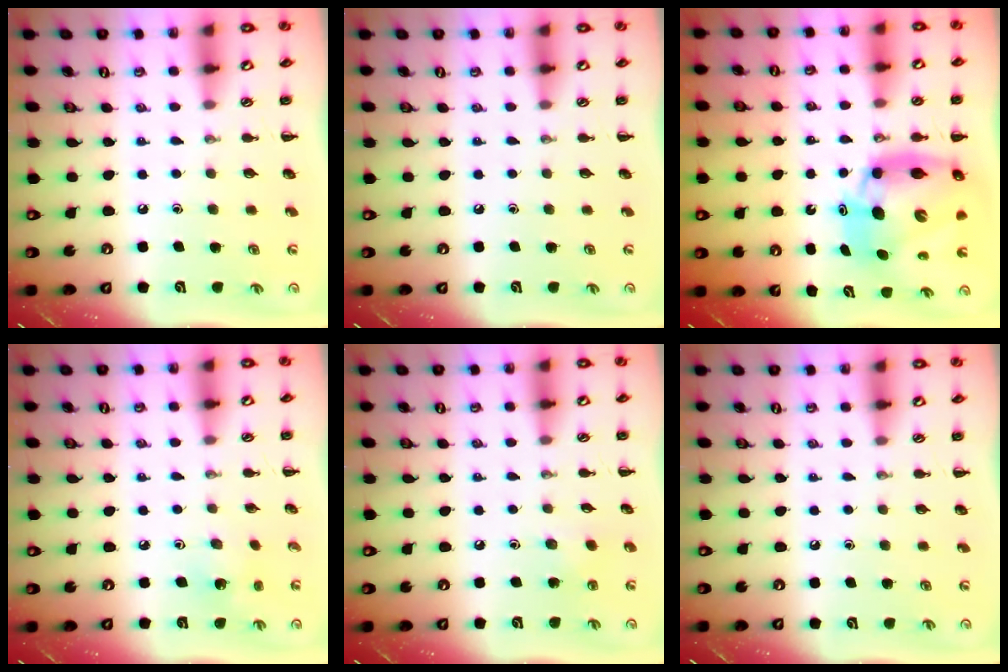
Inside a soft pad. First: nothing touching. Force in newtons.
{"total": 0.0}
{"total": 13.5, "press": 13.1, "slide": 3.5}
{"total": 1.5, "press": 1.4, "slide": 0.5}
{"total": 2.1, "press": 2.0, "slide": 0.8}
{"total": 0.0}